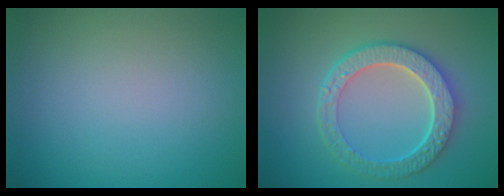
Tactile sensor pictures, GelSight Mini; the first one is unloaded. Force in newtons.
{"total": 5.6, "press": 4.7, "slide": 3.1}